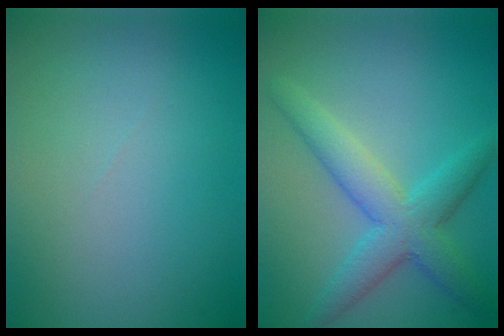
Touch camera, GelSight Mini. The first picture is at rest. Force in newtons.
{"total": 5.2, "press": 5.2, "slide": 0.3}